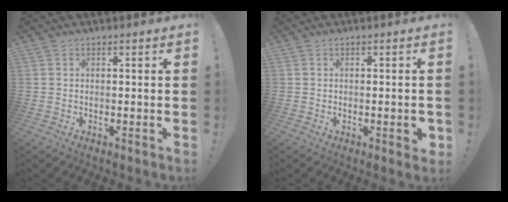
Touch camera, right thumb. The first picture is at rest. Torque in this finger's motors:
{"motor_torque": [0.46, 0.25, 0.25, -0.30, 0.00]}